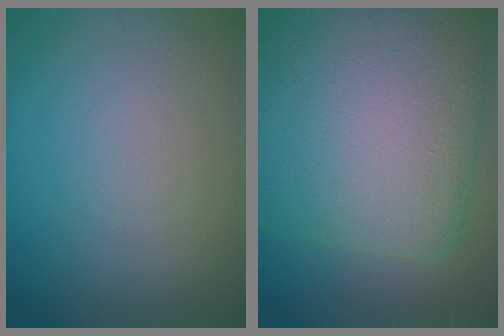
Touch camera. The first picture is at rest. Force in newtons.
{"total": 13.0, "press": 13.0, "slide": 0.4}